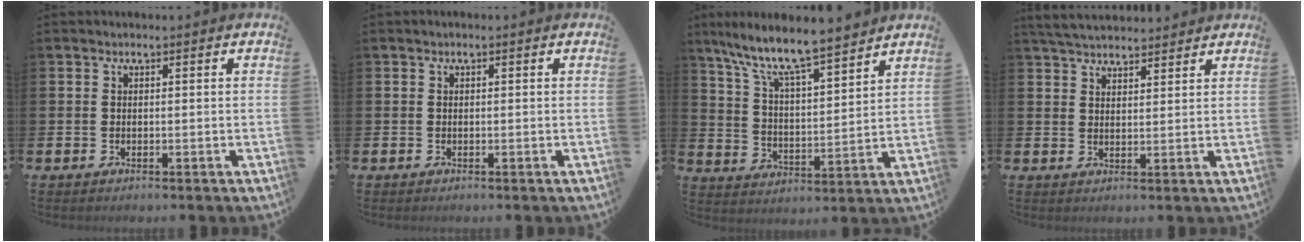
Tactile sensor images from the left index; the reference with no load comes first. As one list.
[{"total": 0.0}, {"total": 8.9, "force": [8.2, 0.6, 3.4], "torque": [-0.103, -0.056, 0.141]}, {"total": 4.4, "force": [4.3, 0.9, 0.6], "torque": [-0.018, -0.017, 0.078]}]